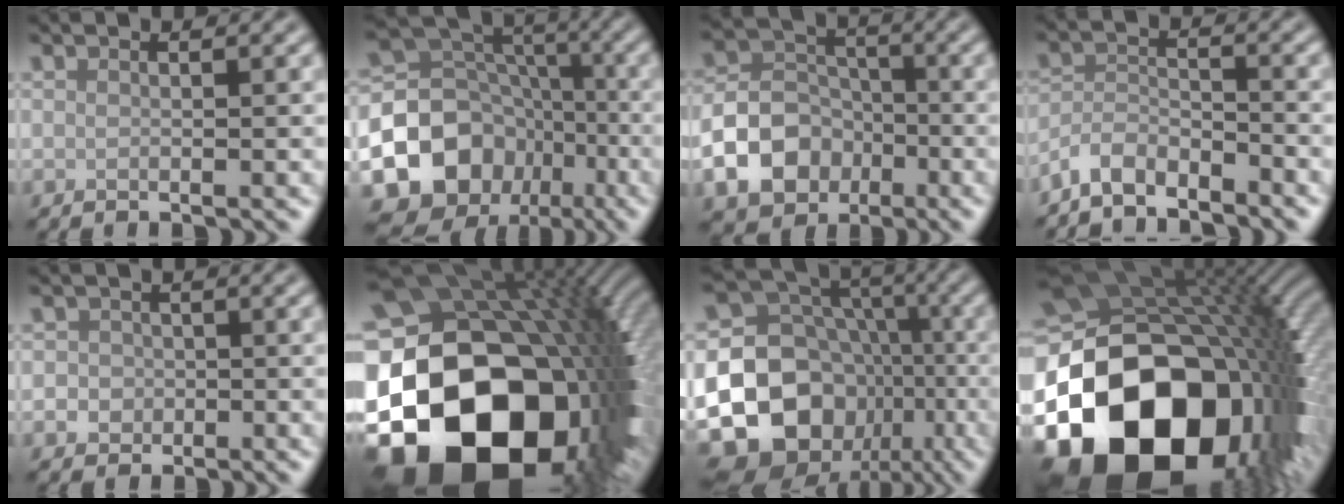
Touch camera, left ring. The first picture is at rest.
{"total": 11.4, "force": [-4.9, 9.3, 4.4], "torque": [-0.087, 0.006, -0.093]}
{"total": 7.0, "force": [-2.8, 5.4, 3.4], "torque": [-0.056, 0.000, -0.060]}
{"total": 3.5, "force": [-3.3, 0.9, 0.9], "torque": [-0.020, 0.001, -0.076]}
{"total": 2.6, "force": [-0.5, 2.5, 0.7], "torque": [0.009, 0.007, -0.024]}
{"total": 23.3, "force": [-6.2, 17.3, 14.3], "torque": [-0.291, -0.088, -0.068]}
{"total": 21.9, "force": [-7.4, 18.6, 9.0], "torque": [-0.188, -0.035, -0.139]}
{"total": 23.1, "force": [-8.7, 16.1, 14.1], "torque": [-0.258, -0.049, -0.124]}